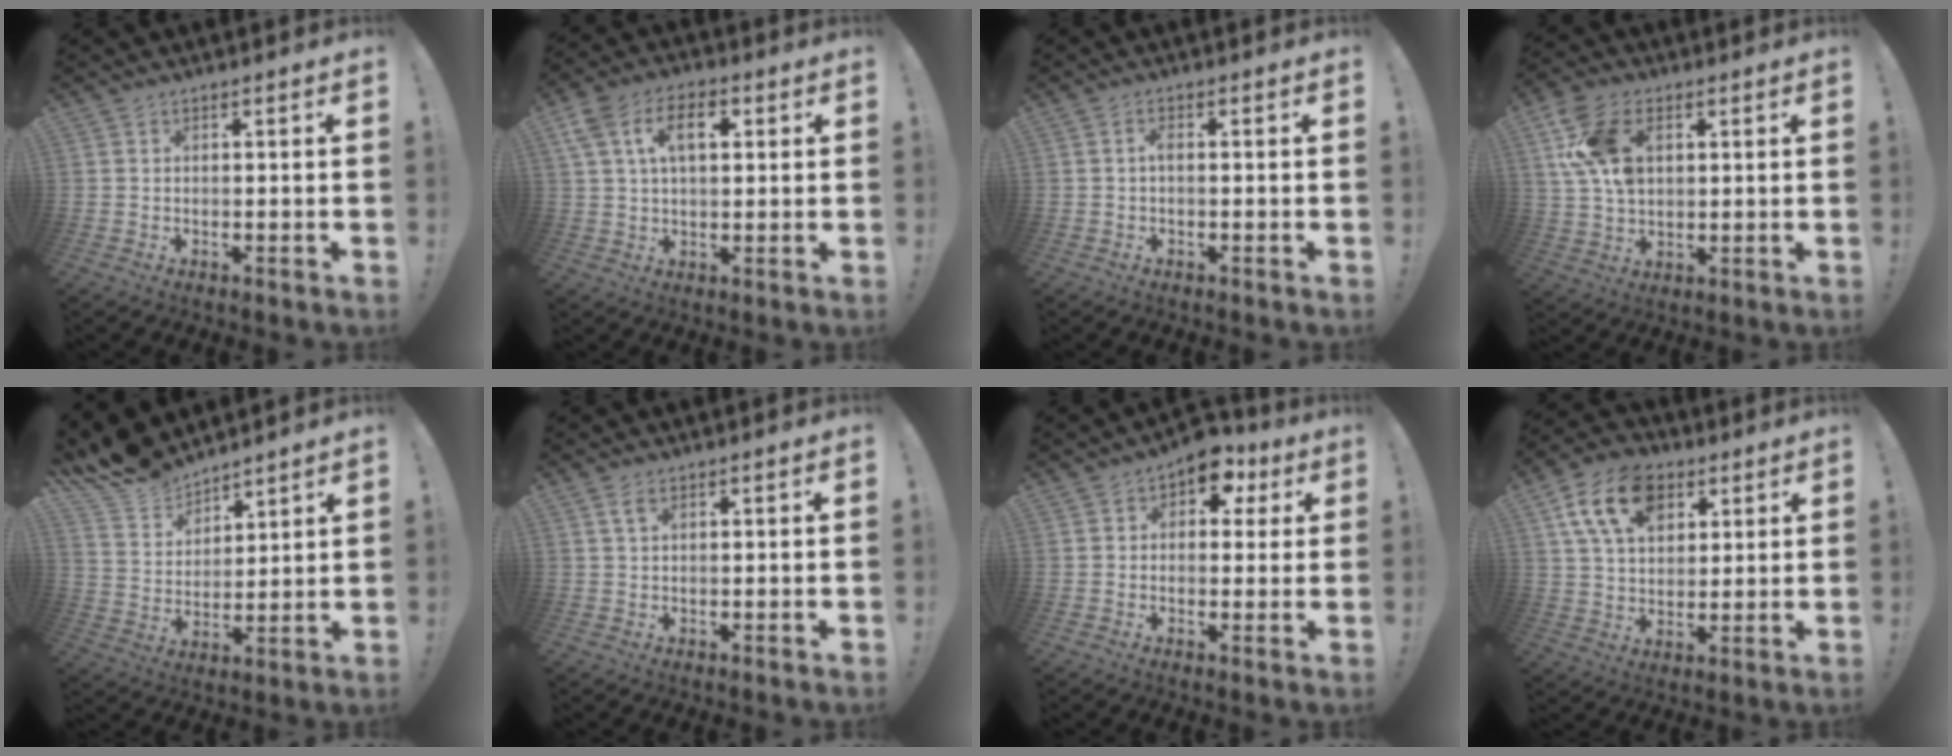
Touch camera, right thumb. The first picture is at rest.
{"total": 11.3, "force": [3.4, 6.6, 8.5], "torque": [-0.148, 0.012, 0.062]}
{"total": 1.6, "force": [-0.4, 0.4, 1.4], "torque": [-0.028, 0.006, -0.009]}
{"total": 14.8, "force": [4.5, 9.9, 10.0], "torque": [-0.198, 0.001, 0.089]}
{"total": 11.8, "force": [11.0, 4.4, 1.0], "torque": [-0.045, -0.093, 0.210]}
{"total": 2.6, "force": [1.4, 1.2, 1.8], "torque": [-0.023, -0.005, 0.022]}
{"total": 7.0, "force": [2.9, 5.2, 3.7], "torque": [-0.037, -0.011, 0.050]}
{"total": 16.1, "force": [7.2, 10.9, 9.3], "torque": [-0.149, -0.018, 0.139]}